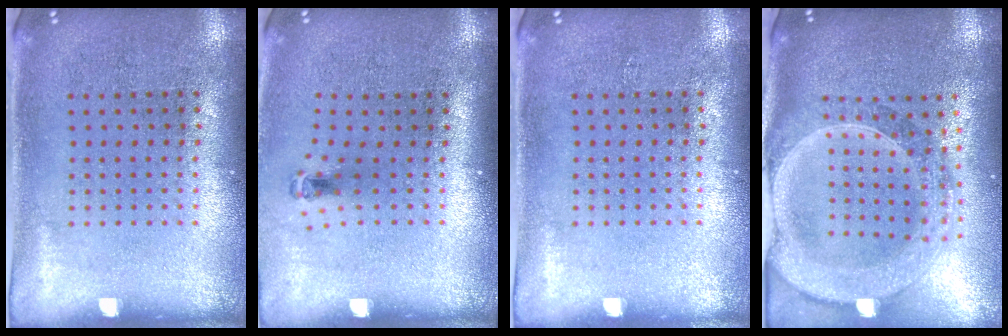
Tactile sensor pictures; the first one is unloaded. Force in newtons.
{"total": 0.6, "press": 0.3, "slide": 0.5}
{"total": 0.0}
{"total": 2.9, "press": 2.5, "slide": 1.5}